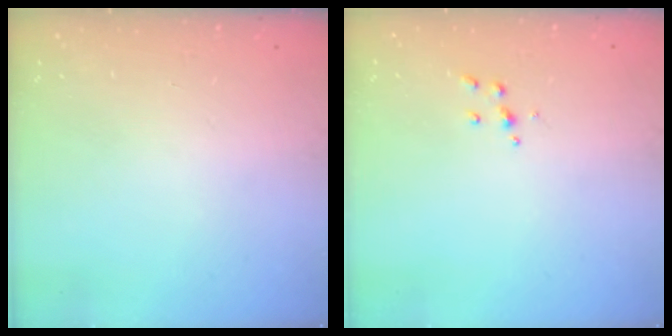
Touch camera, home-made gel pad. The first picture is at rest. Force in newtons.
{"total": 3.6, "press": 3.6, "slide": 0.3}